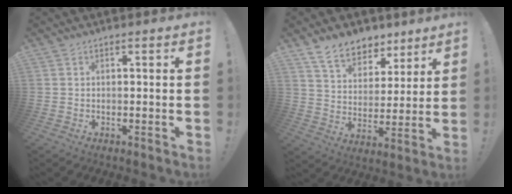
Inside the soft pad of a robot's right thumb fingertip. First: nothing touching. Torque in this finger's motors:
{"motor_torque": [0.03, 2.07, 0.97, 0.79, 0.00]}